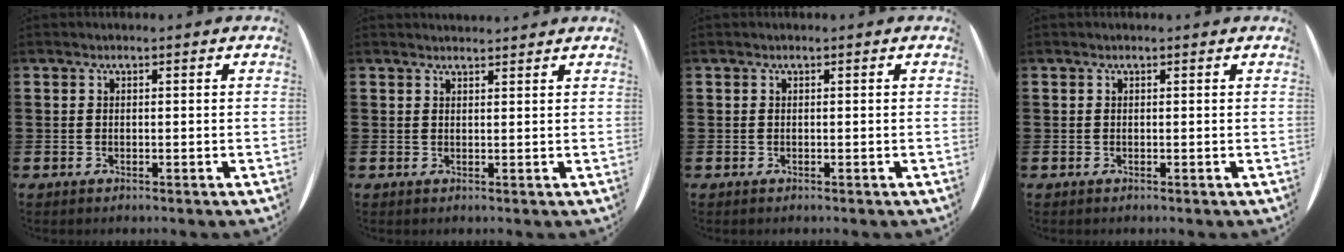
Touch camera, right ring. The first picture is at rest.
{"total": 1.2, "force": [1.1, 0.0, -0.1], "torque": [0.002, 0.001, 0.022]}
{"total": 0.0}
{"total": 0.0}